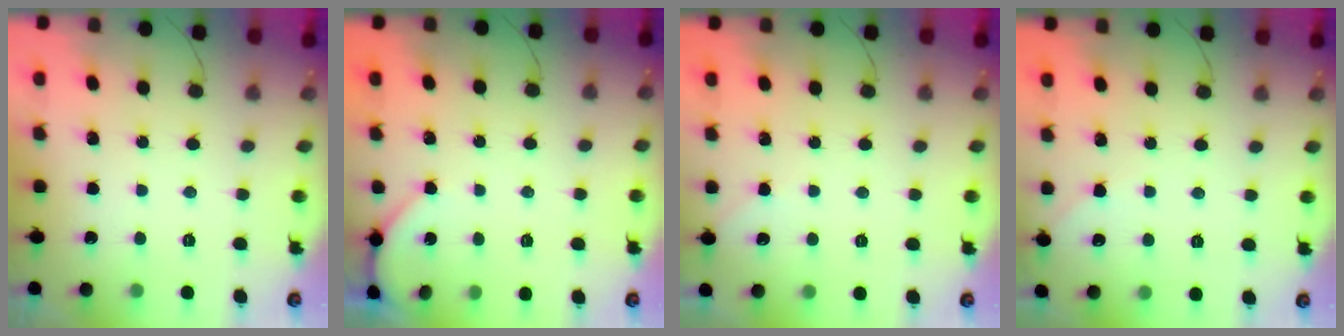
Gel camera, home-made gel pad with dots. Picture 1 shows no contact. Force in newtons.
{"total": 2.3, "press": 2.2, "slide": 0.4}
{"total": 2.3, "press": 2.3, "slide": 0.4}
{"total": 2.7, "press": 2.7, "slide": 0.4}